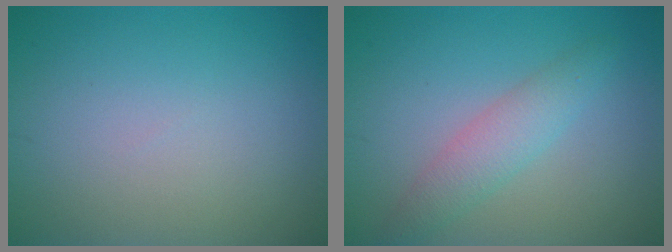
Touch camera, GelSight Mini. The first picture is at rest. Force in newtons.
{"total": 2.8, "press": 2.8, "slide": 0.1}